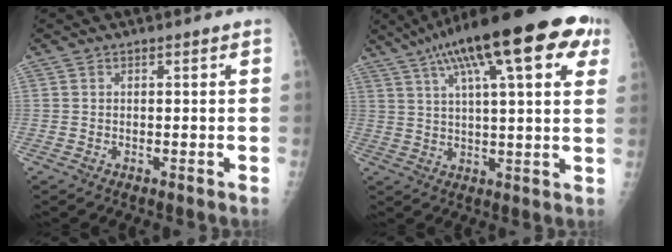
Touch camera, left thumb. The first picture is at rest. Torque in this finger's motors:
{"motor_torque": [1.06, 0.52, 1.91, -0.85, 0.48]}